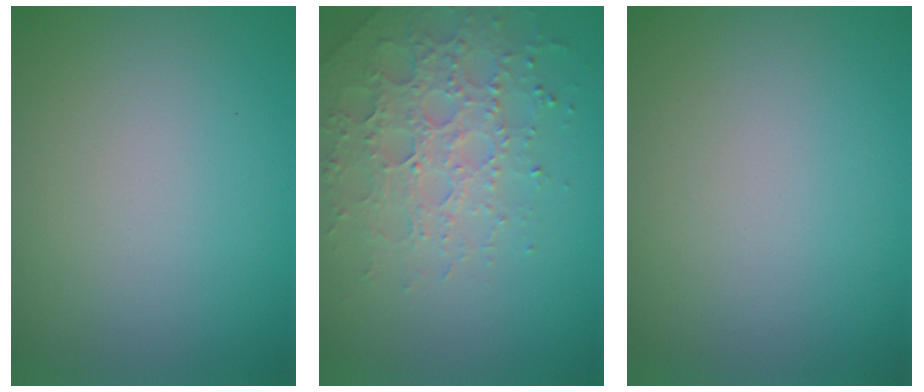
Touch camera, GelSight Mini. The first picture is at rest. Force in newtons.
{"total": 4.9, "press": 4.7, "slide": 1.2}
{"total": 0.0}